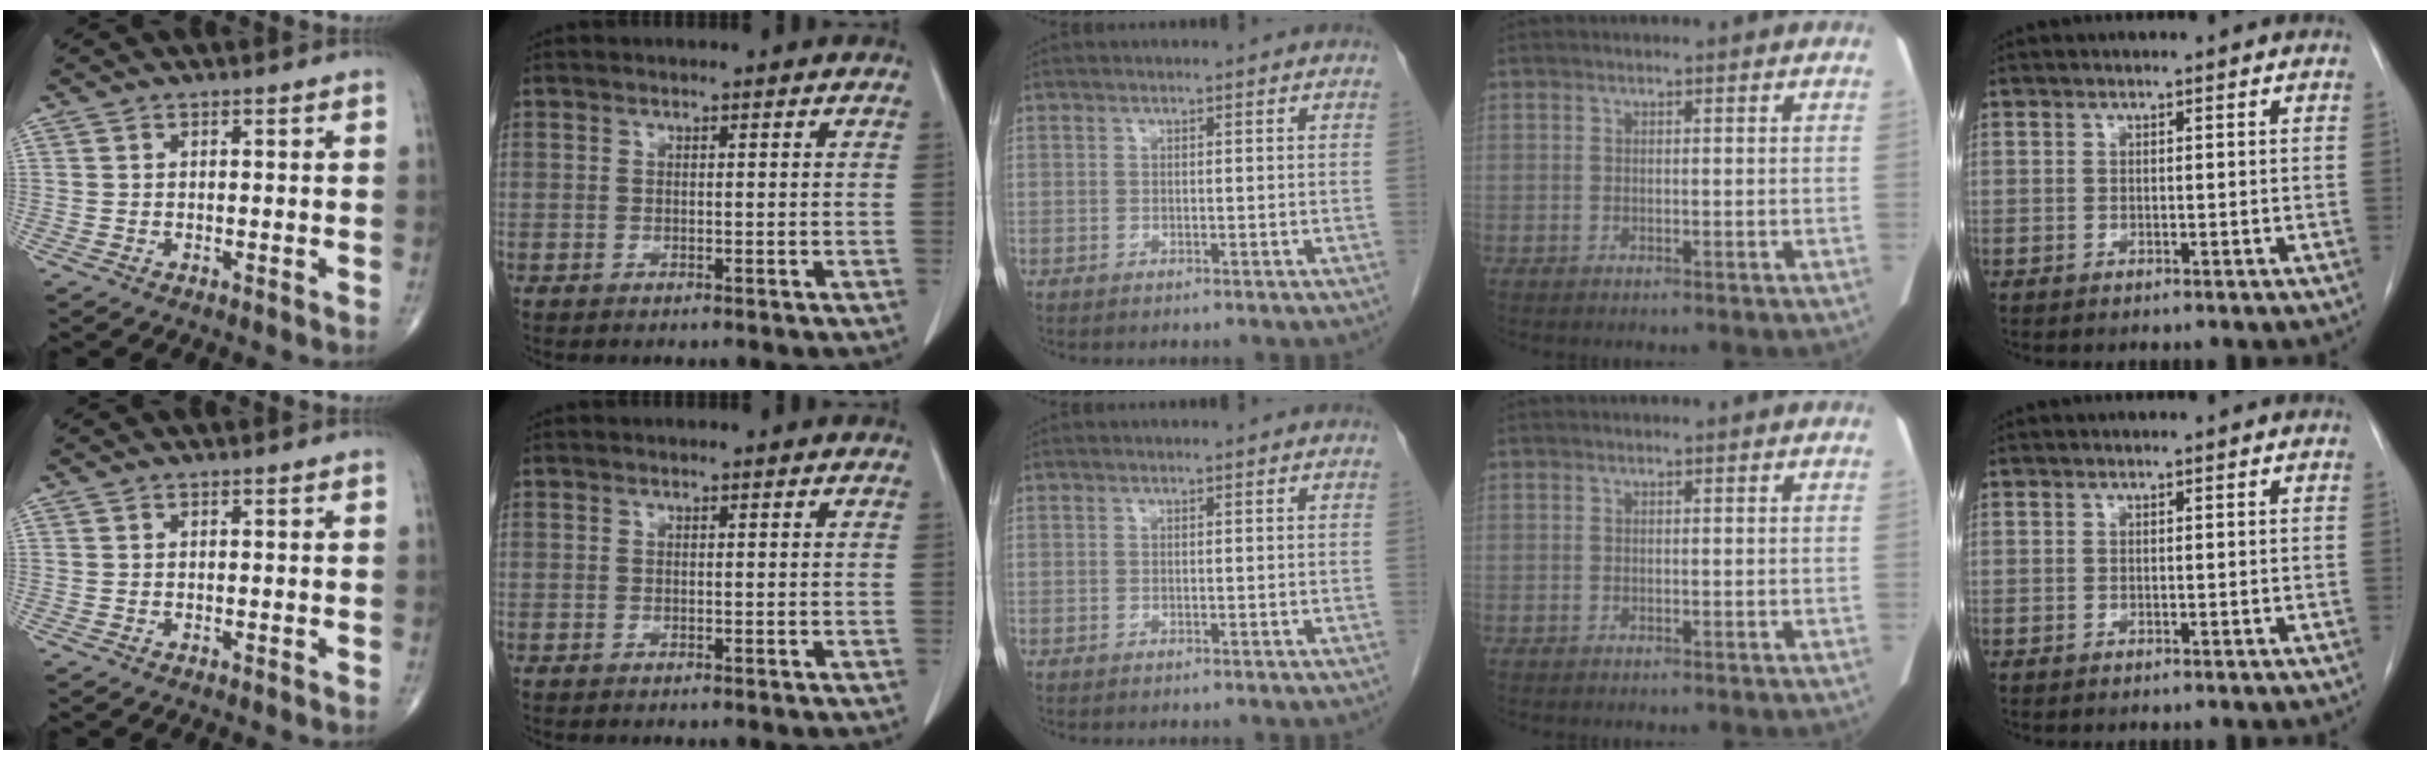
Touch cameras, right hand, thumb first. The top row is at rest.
{}